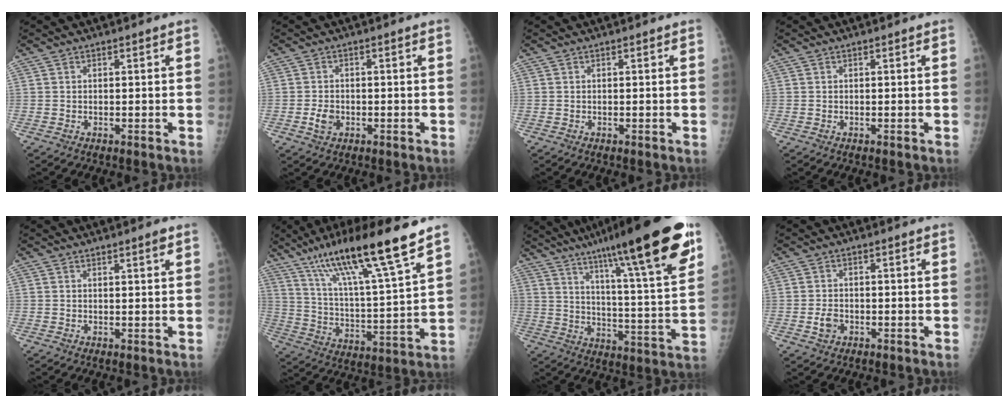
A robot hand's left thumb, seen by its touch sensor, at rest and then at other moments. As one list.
[{"total": 2.9, "force": [-0.9, 2.1, 1.8], "torque": [-0.030, 0.007, -0.016]}, {"total": 0.0}, {"total": 0.0}, {"total": 1.3, "force": [0.9, 0.0, 0.9], "torque": [-0.012, -0.006, 0.013]}, {"total": 19.9, "force": [13.7, 1.7, 14.3], "torque": [-0.235, -0.054, 0.240]}, {"total": 25.7, "force": [15.6, 3.1, 20.2], "torque": [-0.292, -0.044, 0.238]}, {"total": 2.6, "force": [-0.9, 1.9, 1.5], "torque": [-0.024, 0.008, -0.015]}]